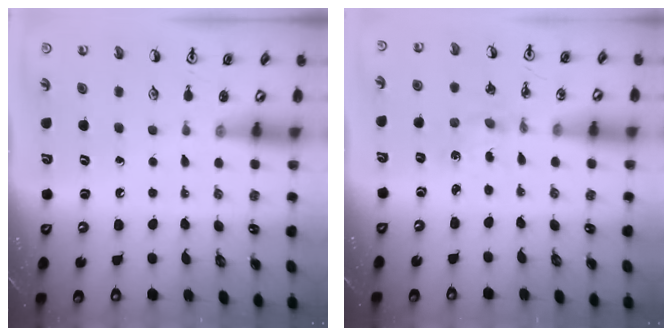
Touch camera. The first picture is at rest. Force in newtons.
{"total": 1.2, "press": 1.2, "slide": 0.2}